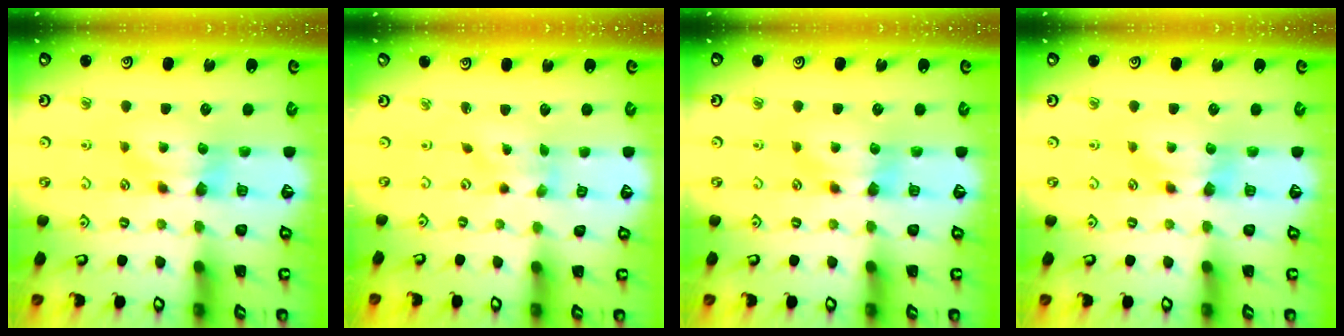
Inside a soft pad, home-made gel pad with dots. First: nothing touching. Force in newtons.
{"total": 1.7, "press": 1.3, "slide": 1.0}
{"total": 0.0}
{"total": 0.0}